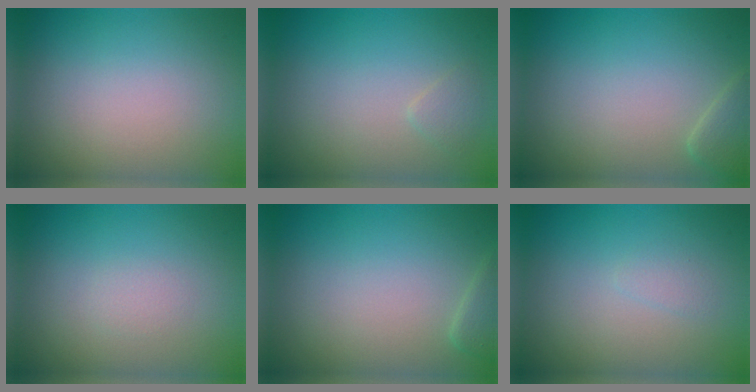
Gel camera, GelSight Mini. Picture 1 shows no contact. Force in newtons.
{"total": 0.8, "press": 0.8, "slide": 0.1}
{"total": 1.5, "press": 1.5, "slide": 0.1}
{"total": 0.6, "press": 0.6, "slide": 0.1}
{"total": 1.2, "press": 1.2, "slide": 0.1}
{"total": 0.7, "press": 0.7, "slide": 0.0}